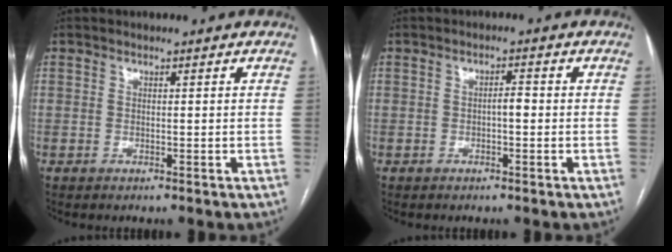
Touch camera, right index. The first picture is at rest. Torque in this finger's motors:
{"motor_torque": [0.46, 0.13, 0.12, 0.04]}